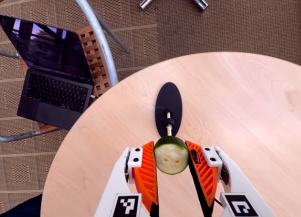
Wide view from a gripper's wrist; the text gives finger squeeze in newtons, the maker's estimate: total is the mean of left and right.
{"total": 8.7, "left": 8.3, "right": 9.2}